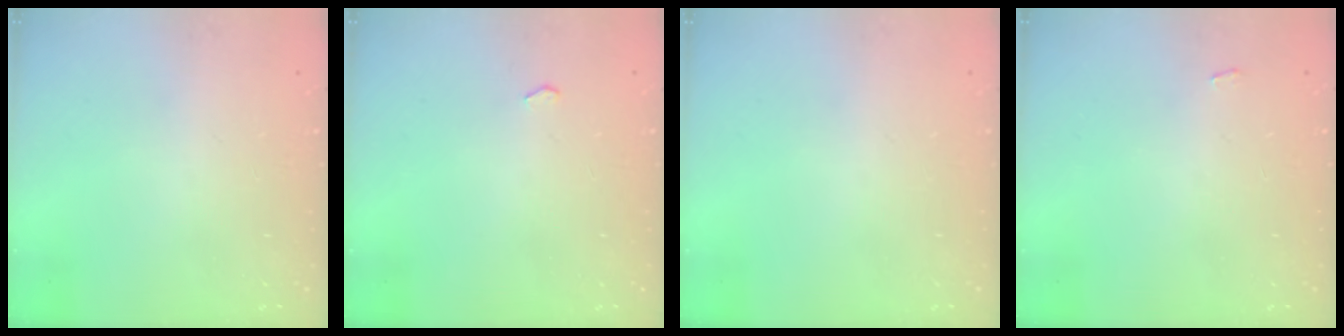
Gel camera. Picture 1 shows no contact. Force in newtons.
{"total": 2.6, "press": 2.0, "slide": 1.7}
{"total": 0.0}
{"total": 2.2, "press": 2.2, "slide": 0.3}